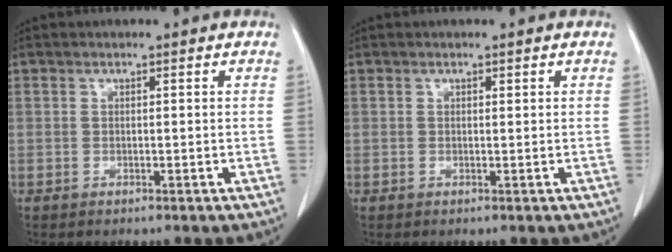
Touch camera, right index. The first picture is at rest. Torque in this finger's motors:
{"motor_torque": [-0.16, 0.10, 0.01, -0.01]}